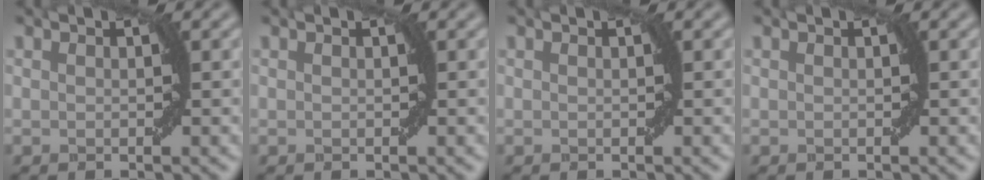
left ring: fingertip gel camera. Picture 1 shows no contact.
{"total": 0.0}
{"total": 0.0}
{"total": 0.0}